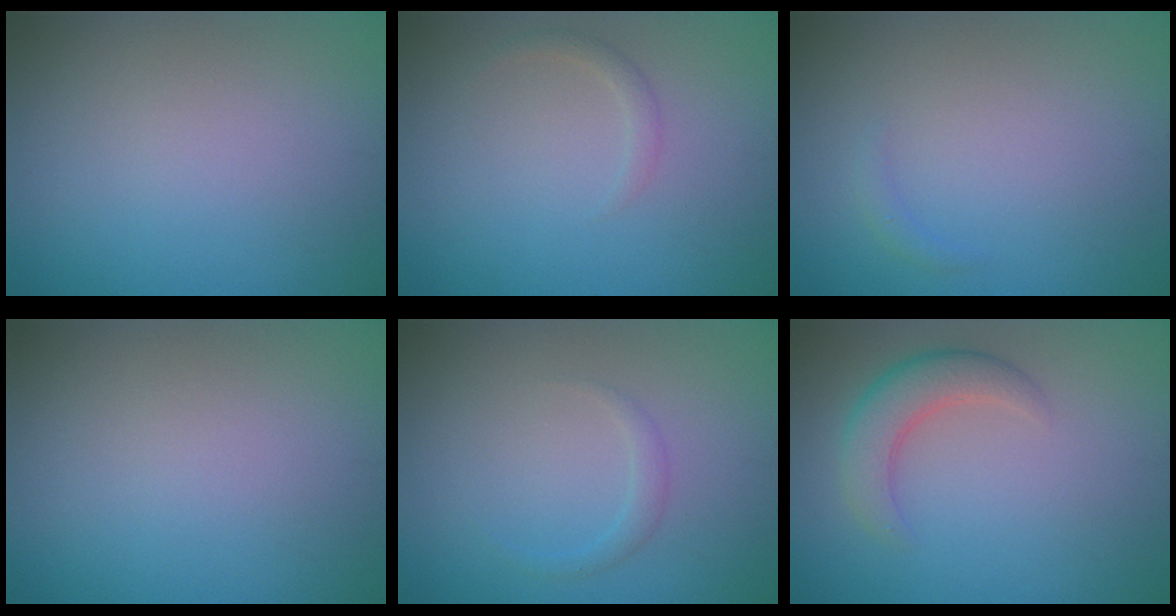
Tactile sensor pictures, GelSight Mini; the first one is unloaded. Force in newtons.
{"total": 0.9, "press": 0.9, "slide": 0.0}
{"total": 0.7, "press": 0.7, "slide": 0.1}
{"total": 0.0}
{"total": 1.0, "press": 1.0, "slide": 0.1}
{"total": 3.6, "press": 3.6, "slide": 0.3}